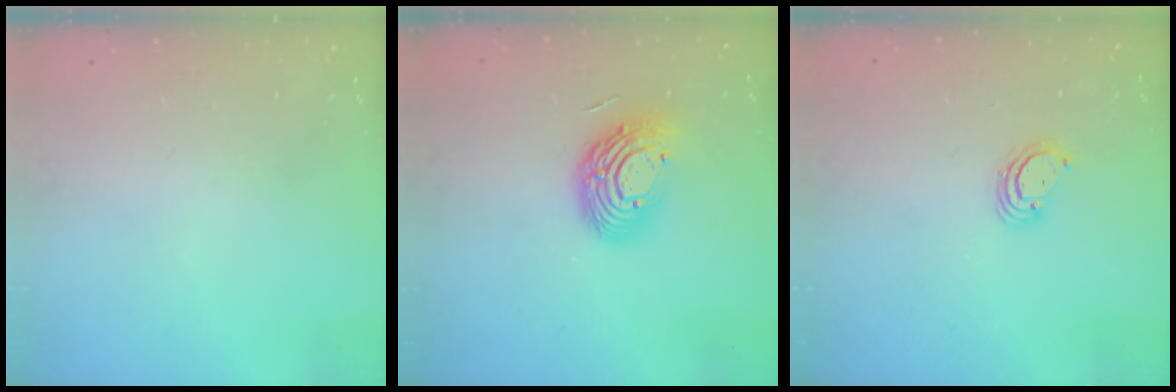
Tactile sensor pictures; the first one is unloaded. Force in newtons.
{"total": 13.0, "press": 12.9, "slide": 1.0}
{"total": 3.3, "press": 3.3, "slide": 0.2}